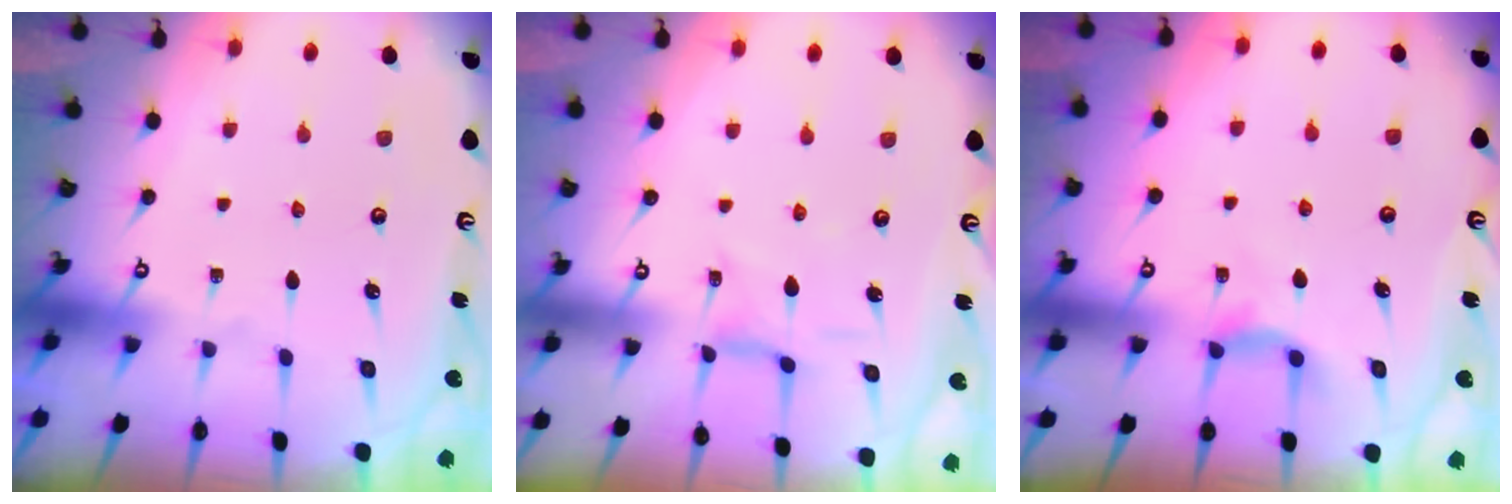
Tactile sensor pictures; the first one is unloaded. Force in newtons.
{"total": 2.3, "press": 2.3, "slide": 0.5}
{"total": 4.2, "press": 4.2, "slide": 0.6}